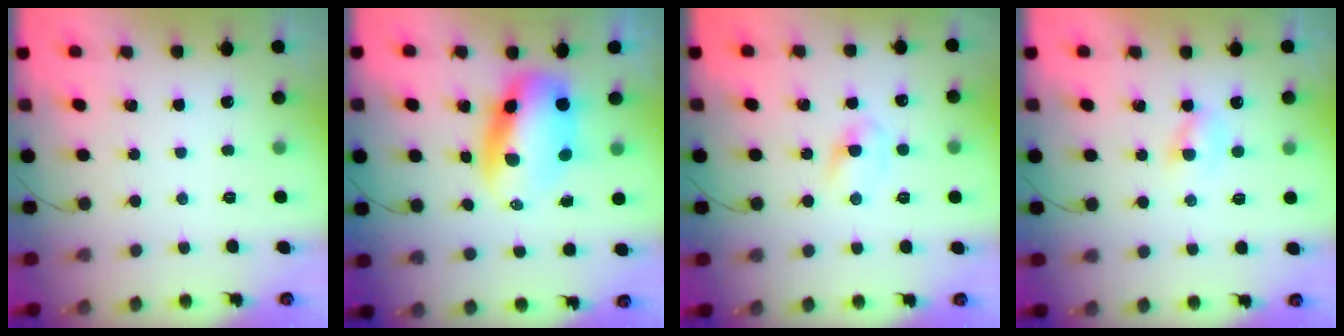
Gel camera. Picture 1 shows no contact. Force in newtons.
{"total": 10.0, "press": 9.6, "slide": 2.6}
{"total": 4.4, "press": 4.1, "slide": 1.5}
{"total": 2.0, "press": 1.8, "slide": 0.9}